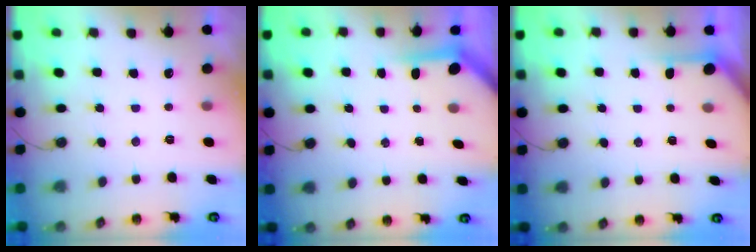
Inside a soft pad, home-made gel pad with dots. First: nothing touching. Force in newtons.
{"total": 3.6, "press": 3.6, "slide": 0.4}
{"total": 2.6, "press": 2.6, "slide": 0.3}